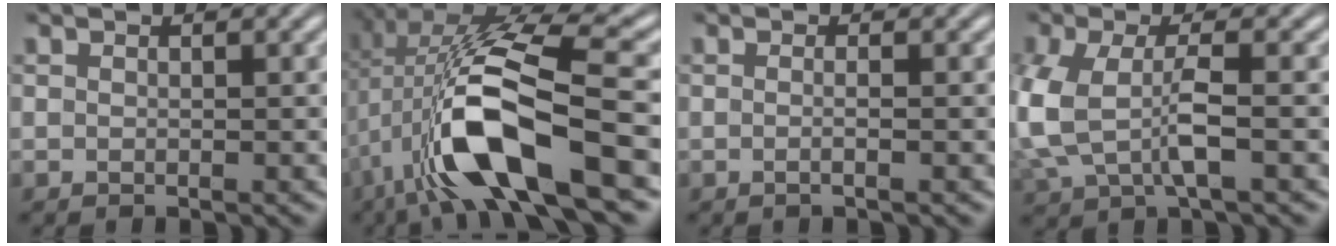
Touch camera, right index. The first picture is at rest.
{"total": 10.5, "force": [-0.8, 3.9, 9.7], "torque": [-0.181, -0.004, -0.007]}
{"total": 0.9, "force": [-0.5, 0.0, 0.8], "torque": [-0.015, 0.005, -0.013]}
{"total": 6.9, "force": [-0.7, 5.0, 4.6], "torque": [-0.131, -0.017, -0.007]}